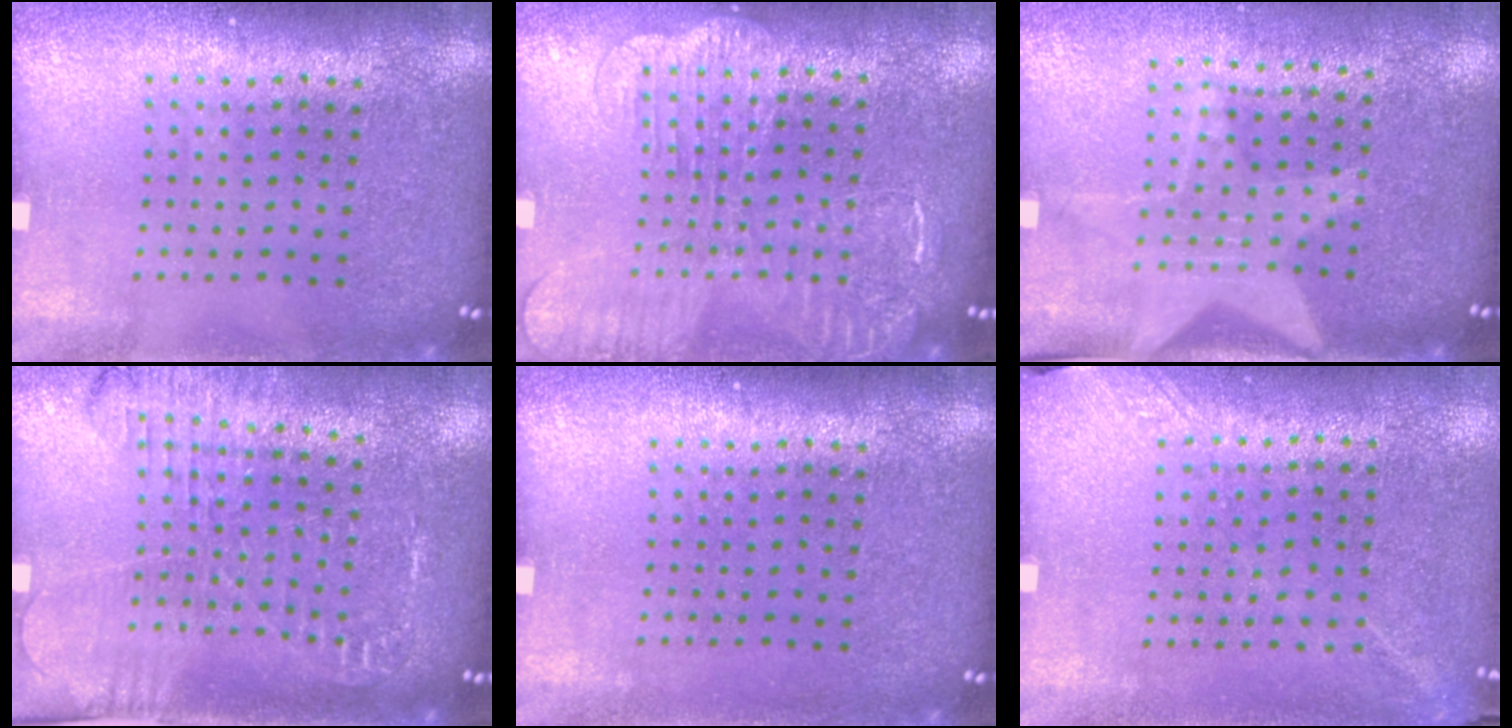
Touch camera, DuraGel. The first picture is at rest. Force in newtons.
{"total": 2.1, "press": 1.9, "slide": 0.9}
{"total": 1.9, "press": 1.5, "slide": 1.1}
{"total": 1.9, "press": 1.9, "slide": 0.3}
{"total": 0.0}
{"total": 1.2, "press": 0.9, "slide": 0.8}